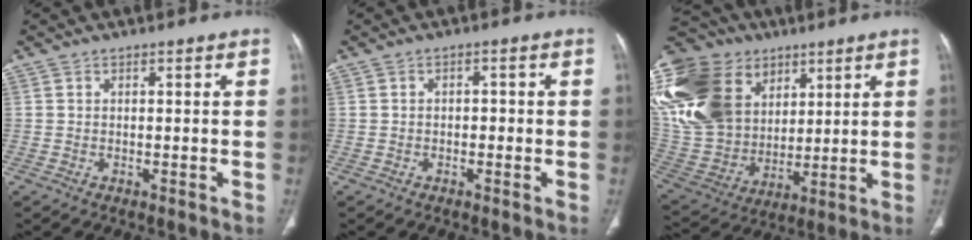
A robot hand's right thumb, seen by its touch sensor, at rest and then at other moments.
{"total": 1.6, "force": [-0.3, 1.1, 1.0], "torque": [-0.007, 0.005, -0.009]}
{"total": 33.3, "force": [12.1, 24.1, 19.6], "torque": [-0.452, 0.036, 0.248]}